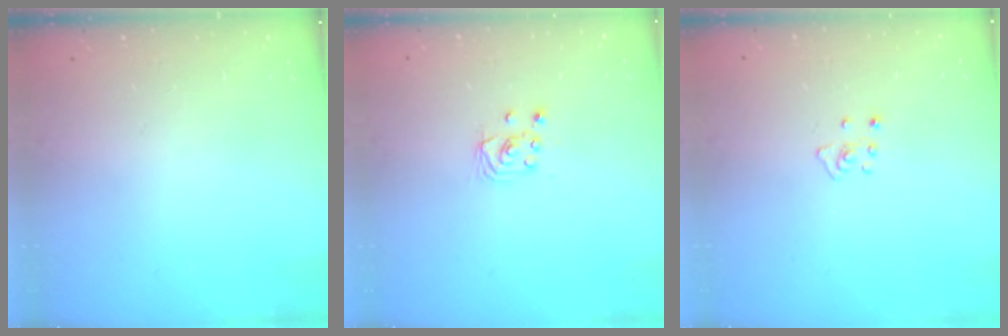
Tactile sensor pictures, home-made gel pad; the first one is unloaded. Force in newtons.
{"total": 2.7, "press": 2.7, "slide": 0.2}
{"total": 4.1, "press": 4.0, "slide": 0.5}